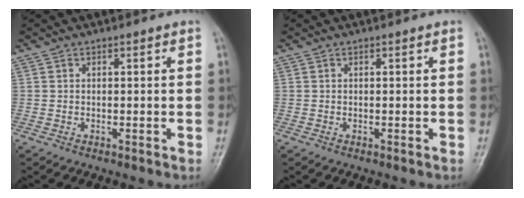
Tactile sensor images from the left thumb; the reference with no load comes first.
{"total": 0.0}